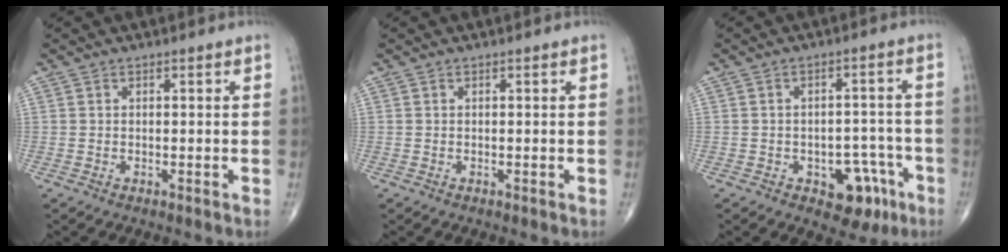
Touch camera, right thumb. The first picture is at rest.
{"total": 0.0}
{"total": 8.7, "force": [-4.2, 5.2, 5.5], "torque": [-0.030, 0.033, -0.050]}